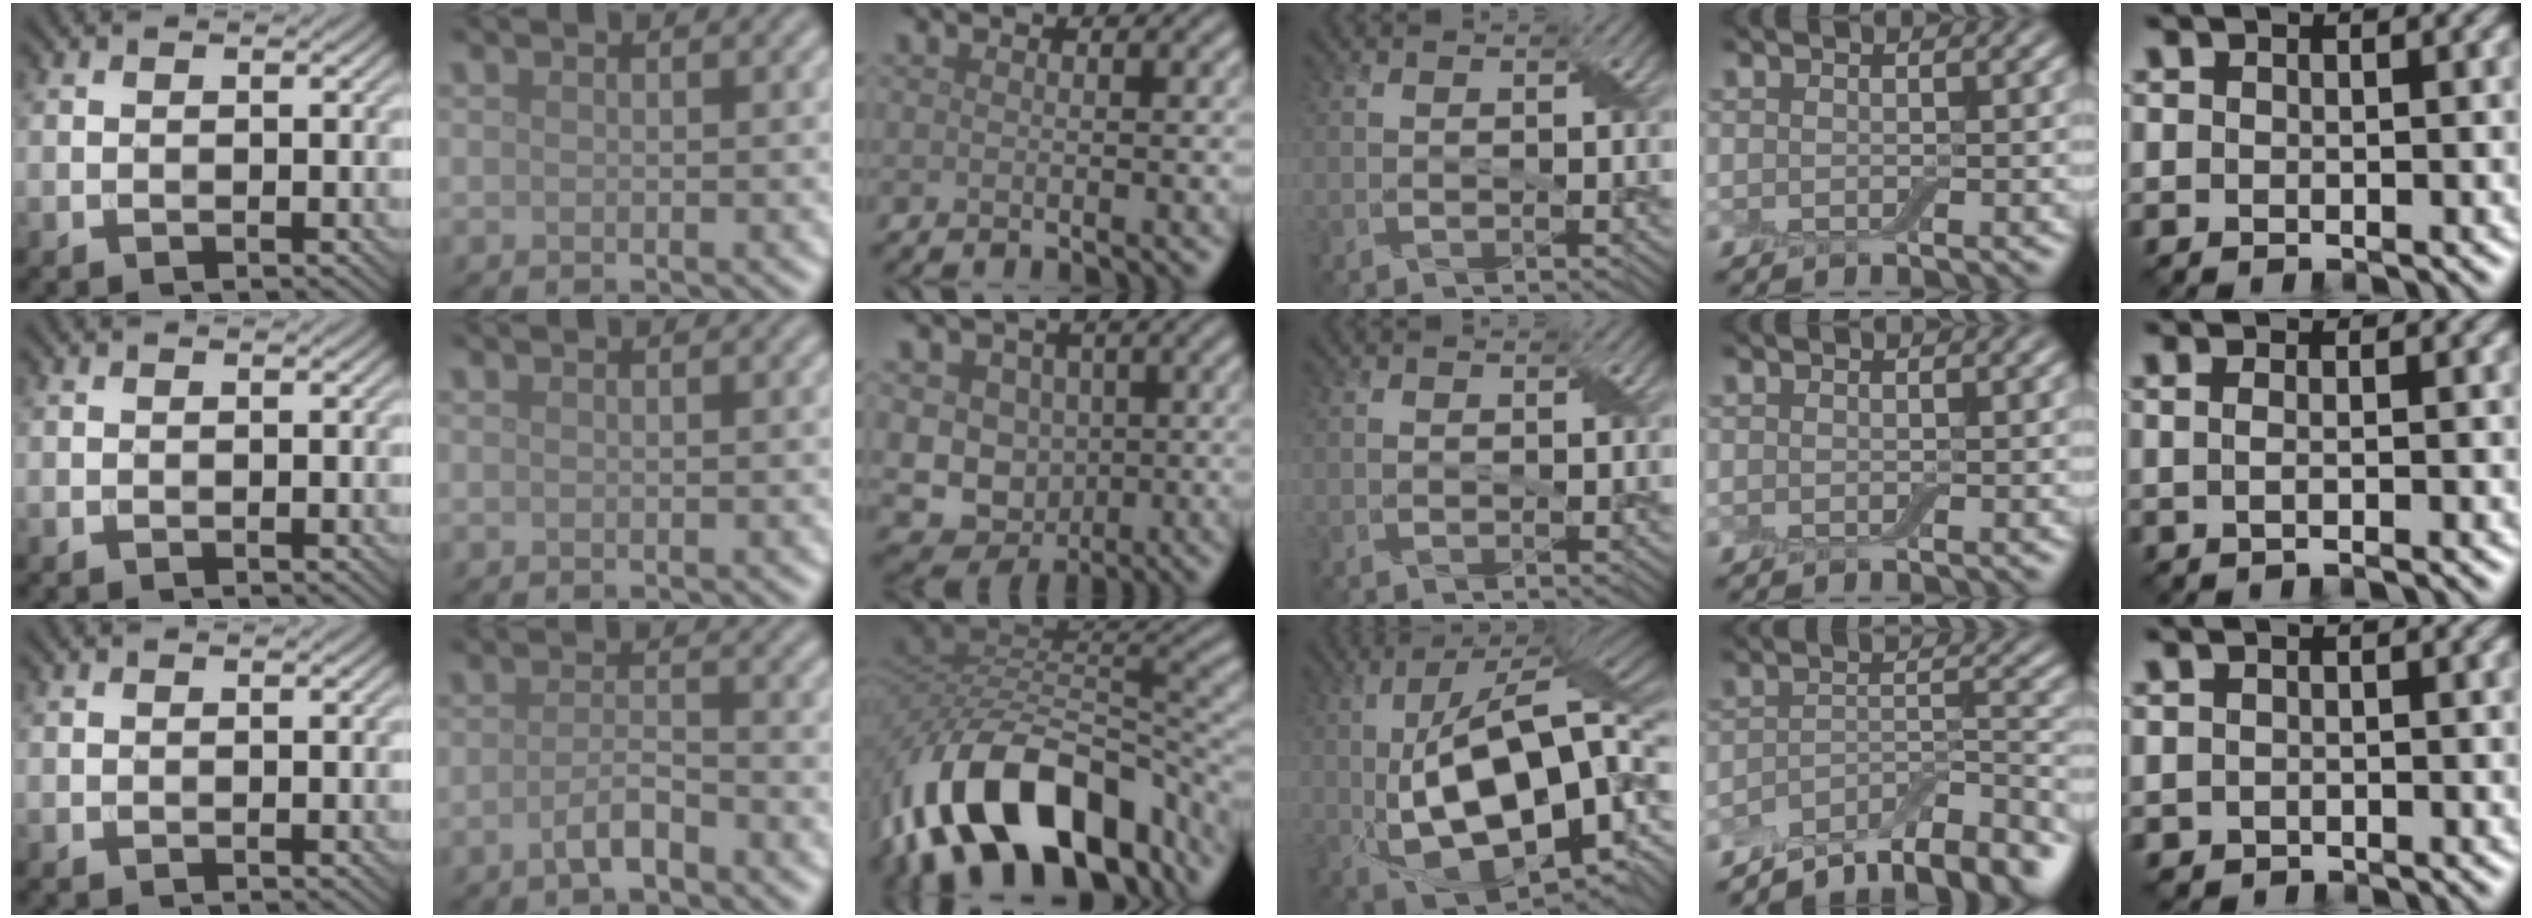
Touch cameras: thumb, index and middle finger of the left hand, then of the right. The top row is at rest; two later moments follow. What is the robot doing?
{"motion": "fold", "object": "cloth"}